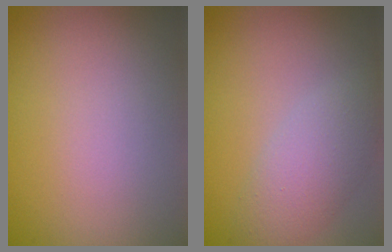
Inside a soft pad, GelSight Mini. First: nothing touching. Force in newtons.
{"total": 3.6, "press": 3.6, "slide": 0.2}